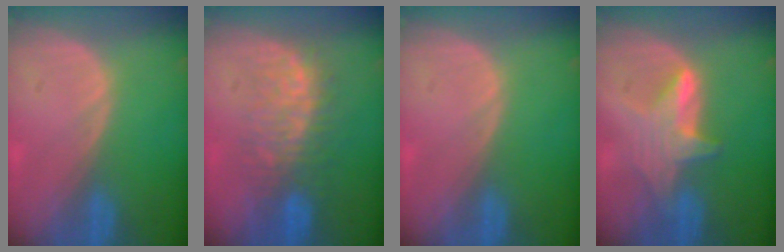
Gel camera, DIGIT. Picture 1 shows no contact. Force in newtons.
{"total": 7.7, "press": 7.7, "slide": 1.2}
{"total": 0.0}
{"total": 5.6, "press": 5.6, "slide": 0.4}